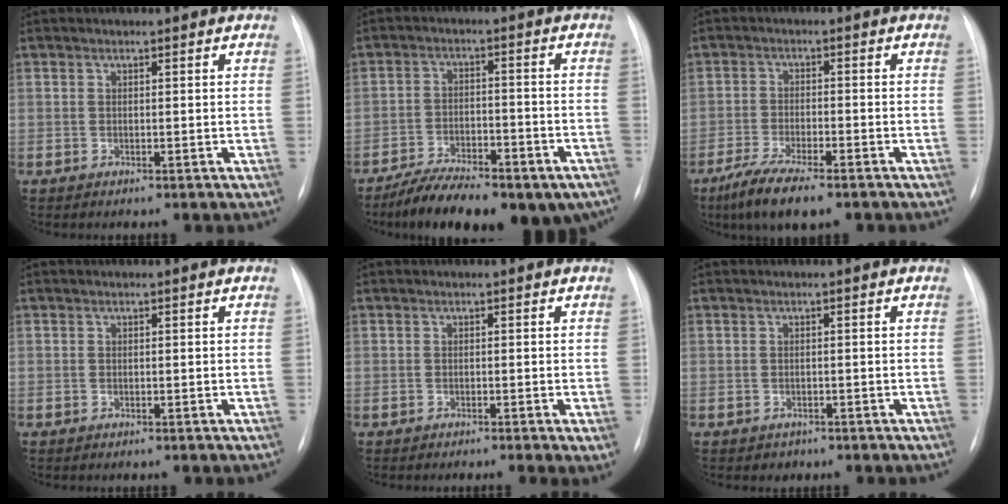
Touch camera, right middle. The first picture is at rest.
{"total": 18.4, "force": [-13.7, 6.5, 10.4], "torque": [-0.139, 0.008, -0.201]}
{"total": 8.9, "force": [-6.3, 1.7, 6.0], "torque": [-0.110, -0.020, -0.103]}
{"total": 0.0}
{"total": 1.7, "force": [-0.8, 0.0, 1.5], "torque": [-0.017, -0.005, -0.015]}
{"total": 1.2, "force": [-0.8, 0.9, 0.0], "torque": [-0.003, 0.002, -0.009]}